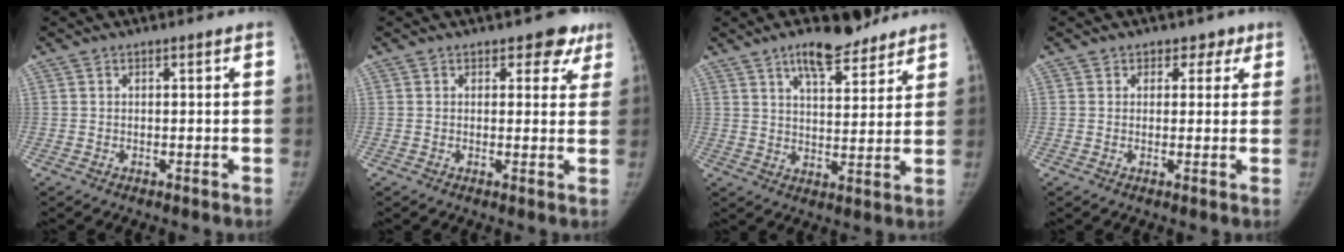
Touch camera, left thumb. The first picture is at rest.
{"total": 4.7, "force": [3.1, 2.9, 2.0], "torque": [0.018, -0.013, 0.031]}
{"total": 10.4, "force": [7.5, 4.0, 6.0], "torque": [-0.068, -0.041, 0.118]}
{"total": 3.5, "force": [2.0, 2.8, 0.6], "torque": [0.028, -0.006, 0.019]}